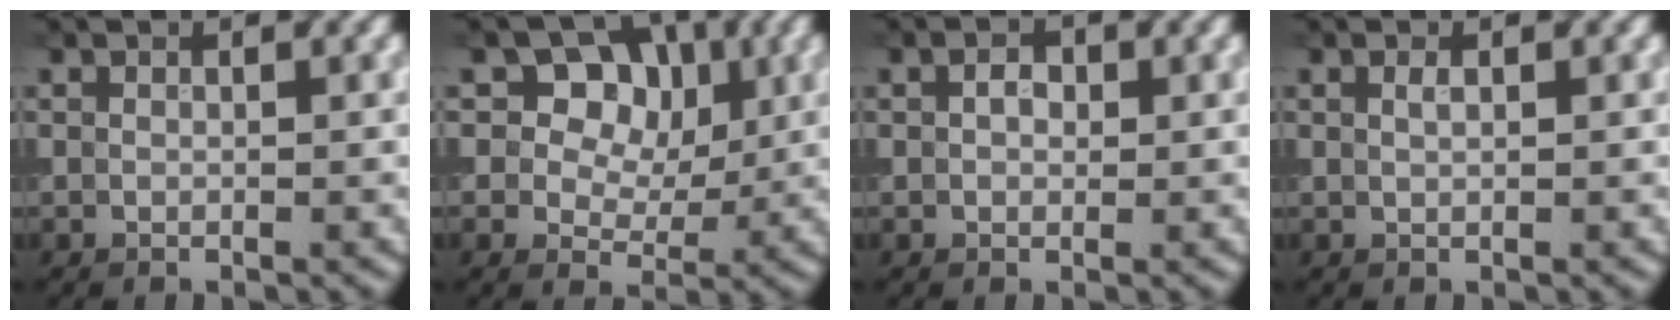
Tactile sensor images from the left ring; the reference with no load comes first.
{"total": 6.2, "force": [2.1, 4.8, 3.3], "torque": [-0.051, 0.007, 0.015]}
{"total": 1.5, "force": [0.3, 1.0, 1.0], "torque": [-0.015, 0.002, 0.001]}
{"total": 0.6, "force": [0.3, 0.3, 0.5], "torque": [-0.011, 0.002, 0.005]}